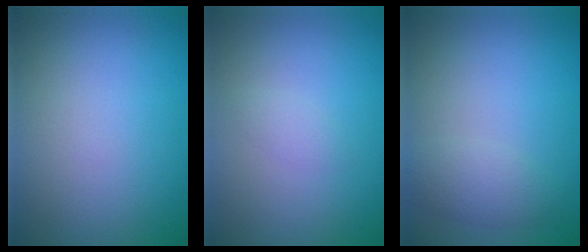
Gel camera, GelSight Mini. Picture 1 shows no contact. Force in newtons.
{"total": 0.9, "press": 0.9, "slide": 0.0}
{"total": 2.1, "press": 2.1, "slide": 0.2}